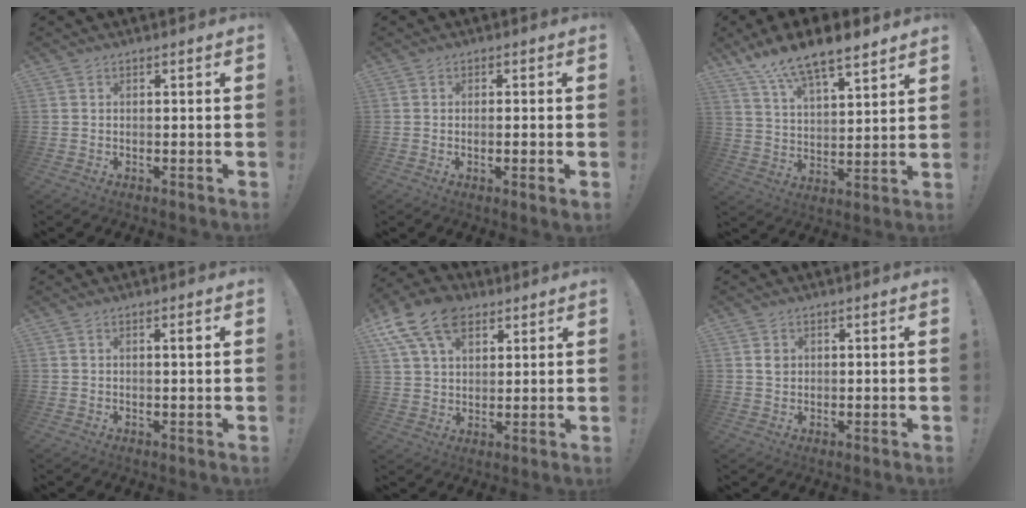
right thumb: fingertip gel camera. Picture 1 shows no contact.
{"total": 2.1, "force": [-0.4, -0.2, 2.0], "torque": [-0.028, -0.007, -0.008]}
{"total": 12.6, "force": [10.5, 3.5, 6.1], "torque": [-0.109, -0.075, 0.187]}
{"total": 1.3, "force": [0.3, -0.1, 1.2], "torque": [-0.012, -0.003, 0.001]}
{"total": 15.0, "force": [7.8, 9.7, 8.4], "torque": [-0.147, -0.030, 0.146]}
{"total": 2.4, "force": [0.5, 2.3, 0.5], "torque": [0.013, -0.007, 0.006]}